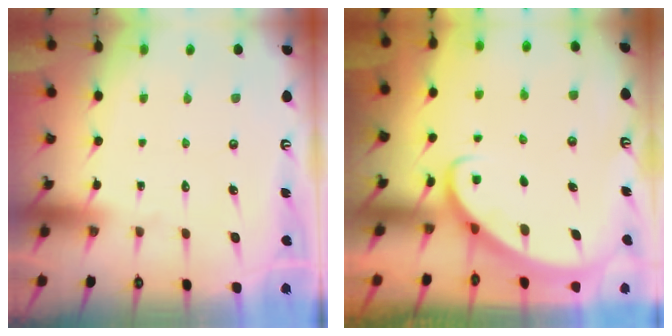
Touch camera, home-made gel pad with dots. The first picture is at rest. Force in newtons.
{"total": 2.7, "press": 2.7, "slide": 0.2}